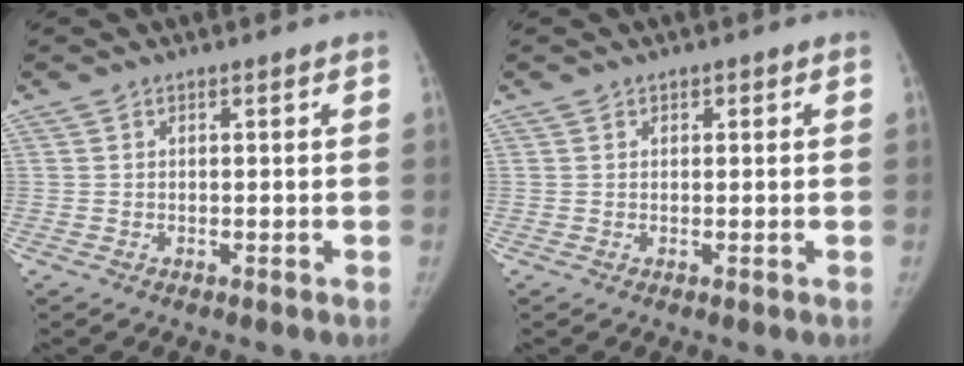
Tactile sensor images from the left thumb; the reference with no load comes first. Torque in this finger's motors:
{"motor_torque": [-0.13, -0.15, -0.16, 0.08, -0.04]}